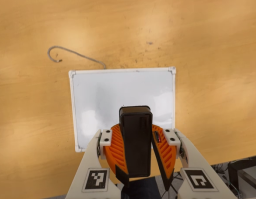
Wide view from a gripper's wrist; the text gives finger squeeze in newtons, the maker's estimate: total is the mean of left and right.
{"total": 11.2, "left": 11.3, "right": 11.1}